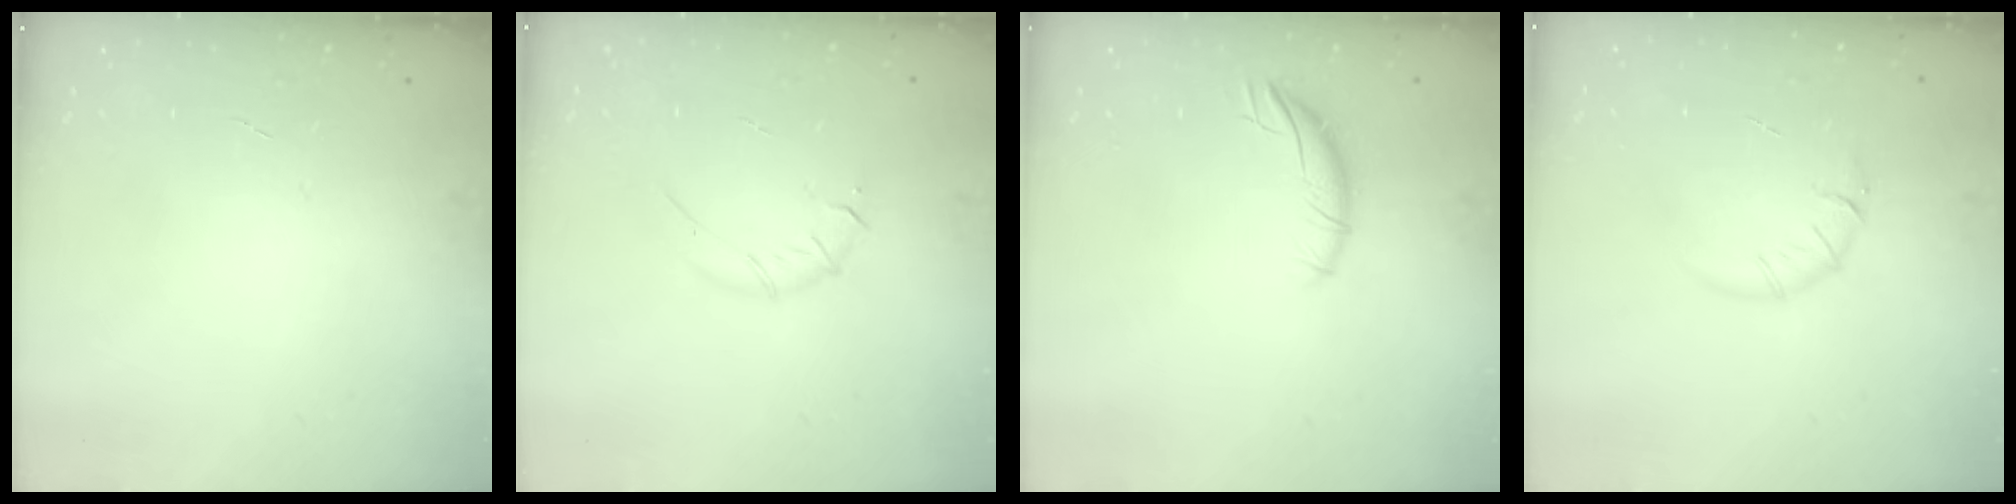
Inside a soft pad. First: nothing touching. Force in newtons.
{"total": 5.4, "press": 5.1, "slide": 1.6}
{"total": 6.6, "press": 6.6, "slide": 0.5}
{"total": 4.6, "press": 4.4, "slide": 1.4}